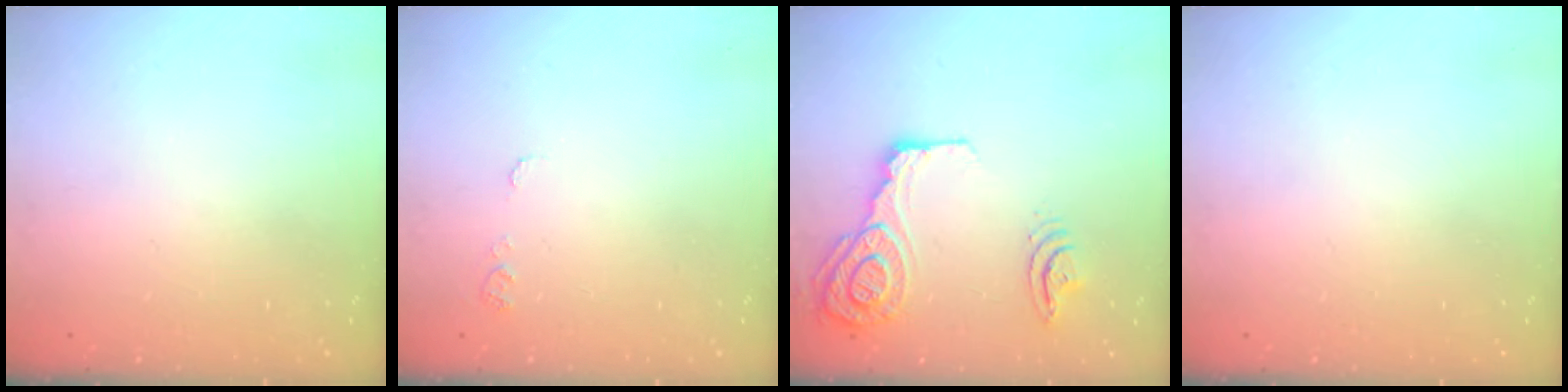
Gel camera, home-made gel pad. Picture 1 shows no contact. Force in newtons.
{"total": 5.3, "press": 5.2, "slide": 0.5}
{"total": 17.9, "press": 17.6, "slide": 3.7}
{"total": 0.0}